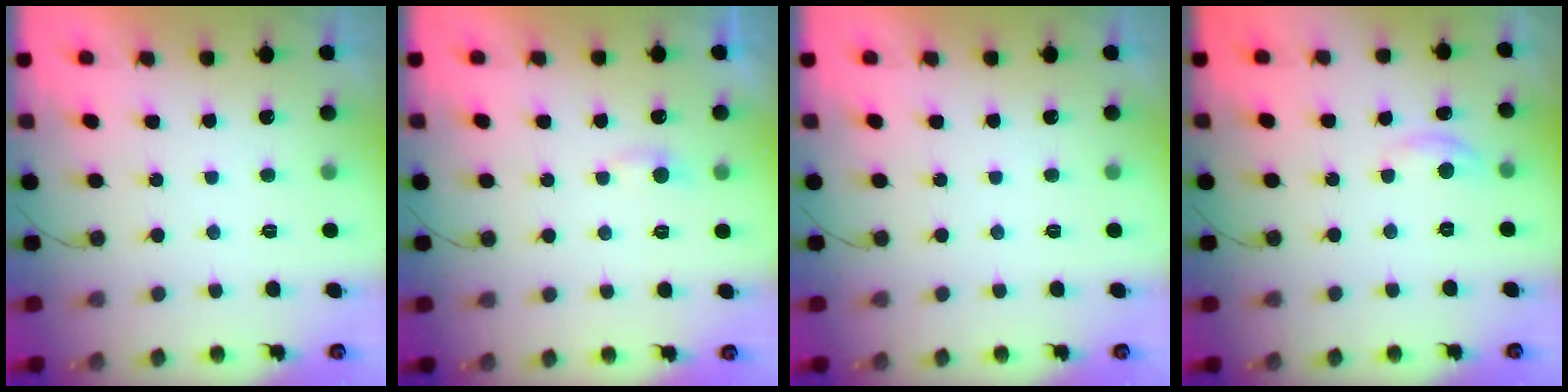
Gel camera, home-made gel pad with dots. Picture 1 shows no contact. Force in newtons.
{"total": 3.0, "press": 3.0, "slide": 0.3}
{"total": 0.0}
{"total": 3.3, "press": 3.3, "slide": 0.1}